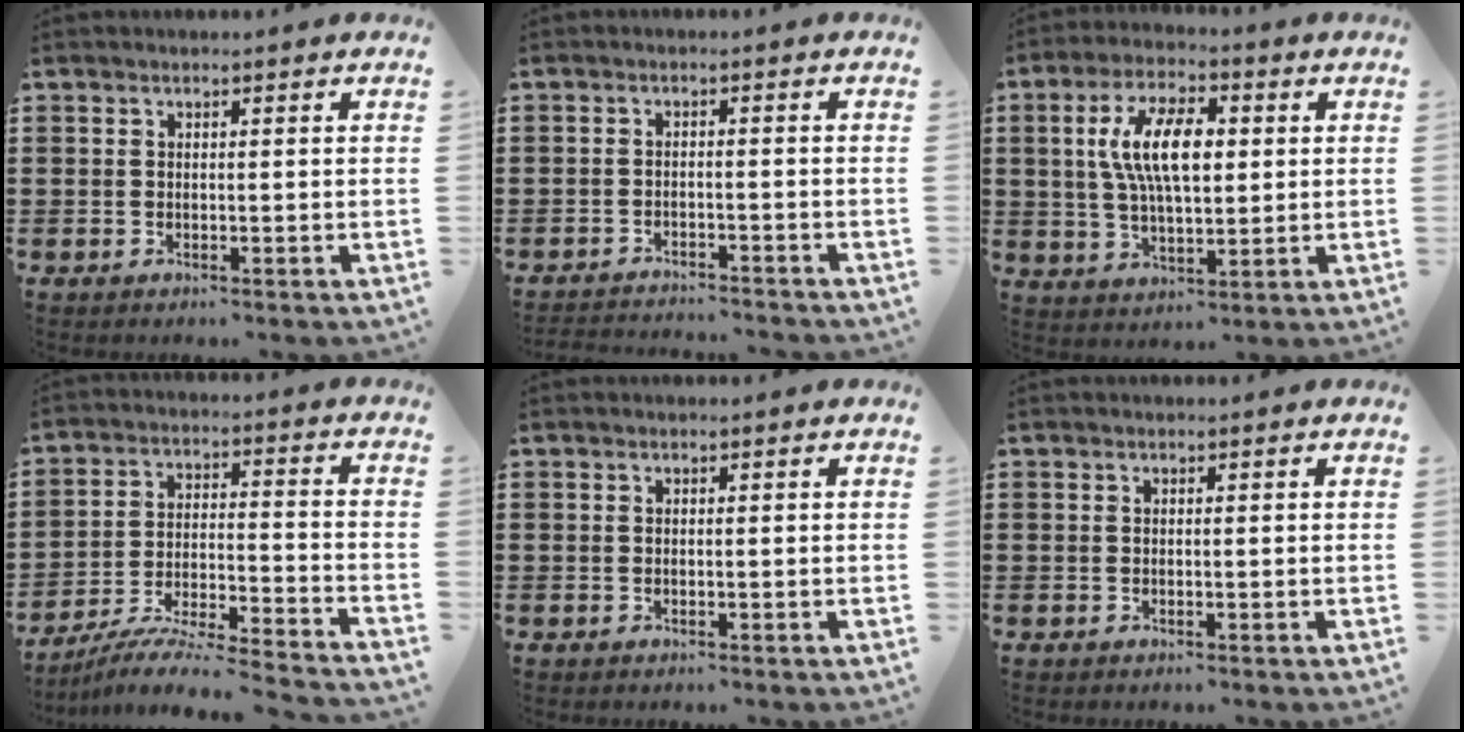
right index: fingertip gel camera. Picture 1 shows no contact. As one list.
[{"total": 2.1, "force": [-2.1, -0.1, 0.1], "torque": [-0.006, 0.001, -0.046]}, {"total": 10.2, "force": [1.7, 4.6, 8.9], "torque": [-0.188, 0.013, 0.025]}, {"total": 6.6, "force": [-6.3, -0.6, 2.1], "torque": [-0.041, -0.011, -0.128]}, {"total": 0.0}, {"total": 0.0}]